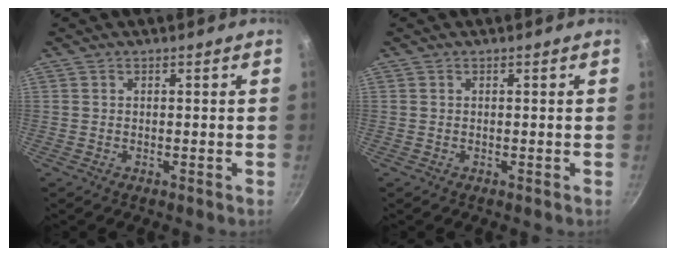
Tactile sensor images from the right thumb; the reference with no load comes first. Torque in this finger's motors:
{"motor_torque": [-0.04, -0.04, 0.10, -0.06, 0.00]}